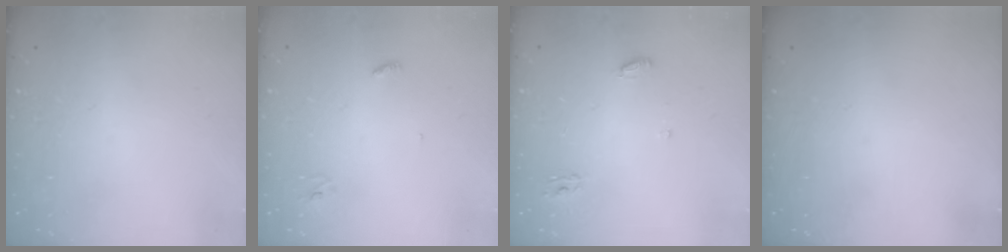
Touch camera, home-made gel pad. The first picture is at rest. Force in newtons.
{"total": 2.8, "press": 2.8, "slide": 0.3}
{"total": 4.9, "press": 4.9, "slide": 0.3}
{"total": 0.0}